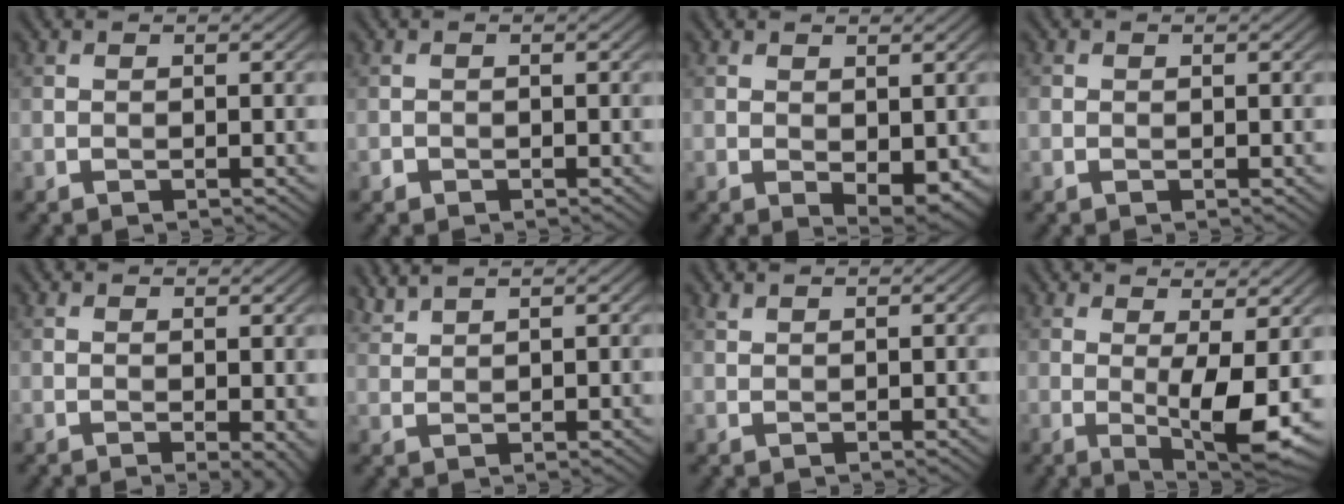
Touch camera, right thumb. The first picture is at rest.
{"total": 0.6, "force": [-0.4, 0.5, 0.0], "torque": [0.001, -0.004, -0.008]}
{"total": 2.8, "force": [0.0, 1.5, 2.4], "torque": [-0.038, -0.008, 0.005]}
{"total": 0.6, "force": [-0.1, 0.6, 0.2], "torque": [-0.007, -0.001, -0.004]}
{"total": 2.4, "force": [0.0, 0.4, 2.3], "torque": [-0.031, -0.004, 0.000]}
{"total": 2.2, "force": [2.1, 0.2, 0.8], "torque": [-0.021, 0.006, 0.046]}
{"total": 0.6, "force": [0.5, 0.1, 0.2], "torque": [-0.010, 0.002, 0.013]}
{"total": 6.6, "force": [0.2, 1.5, 6.5], "torque": [-0.110, -0.007, 0.005]}